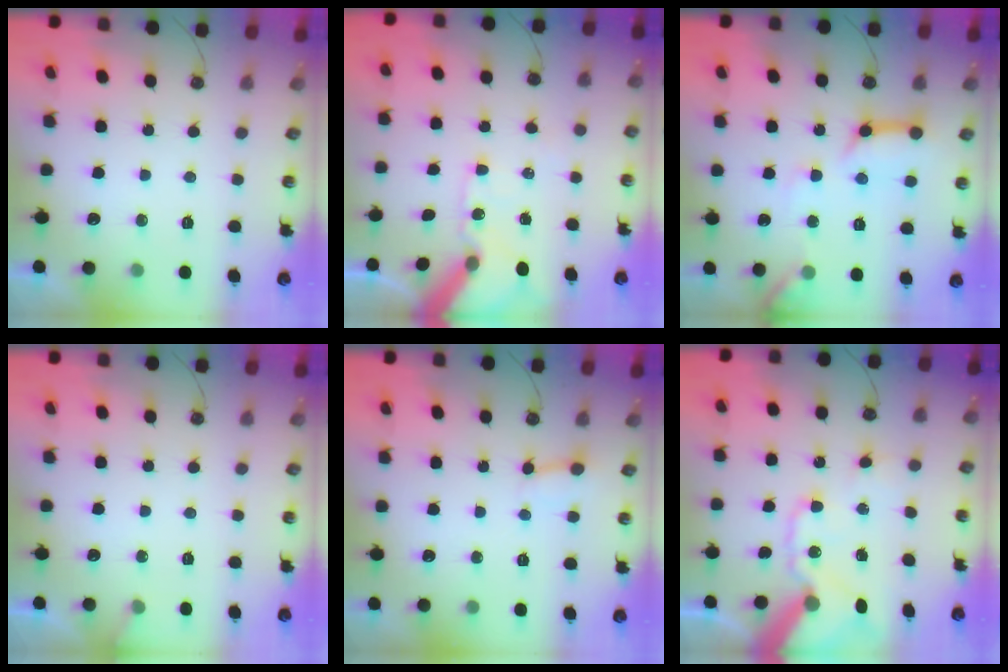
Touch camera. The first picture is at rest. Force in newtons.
{"total": 11.3, "press": 11.2, "slide": 1.6}
{"total": 12.2, "press": 12.1, "slide": 1.3}
{"total": 4.1, "press": 4.1, "slide": 0.3}
{"total": 2.7, "press": 2.7, "slide": 0.4}
{"total": 17.7, "press": 17.5, "slide": 2.6}